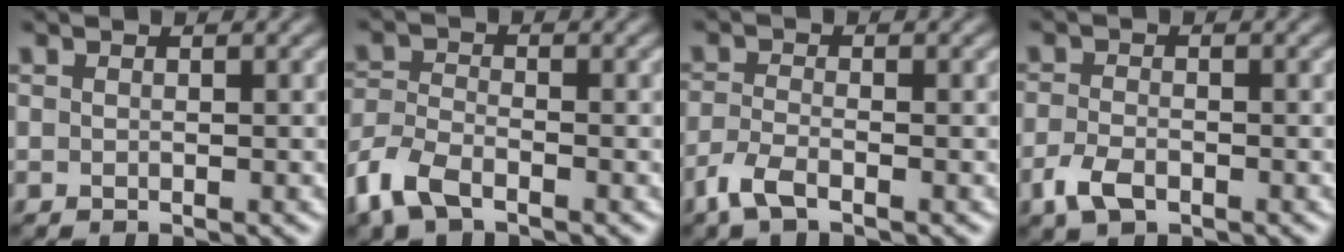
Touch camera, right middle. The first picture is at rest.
{"total": 4.3, "force": [-2.9, 2.0, 2.5], "torque": [-0.060, -0.006, -0.071]}
{"total": 2.7, "force": [-1.8, 0.8, 1.8], "torque": [-0.048, -0.005, -0.046]}
{"total": 2.8, "force": [-1.5, 1.5, 1.8], "torque": [-0.042, -0.003, -0.035]}